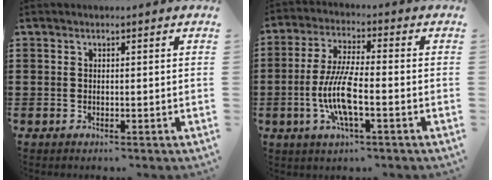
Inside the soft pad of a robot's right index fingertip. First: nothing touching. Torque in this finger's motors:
{"motor_torque": [2.03, 0.10, 1.02, 0.21]}